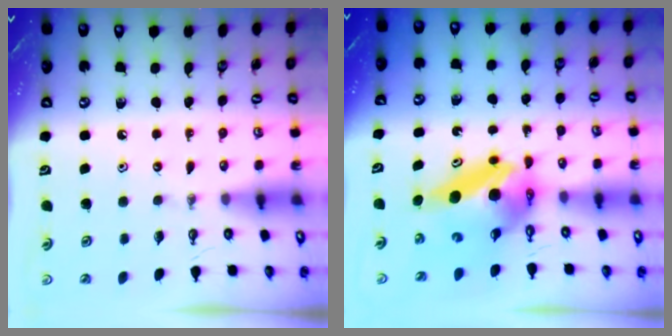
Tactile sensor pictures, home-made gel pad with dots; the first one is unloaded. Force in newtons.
{"total": 7.8, "press": 7.8, "slide": 0.7}